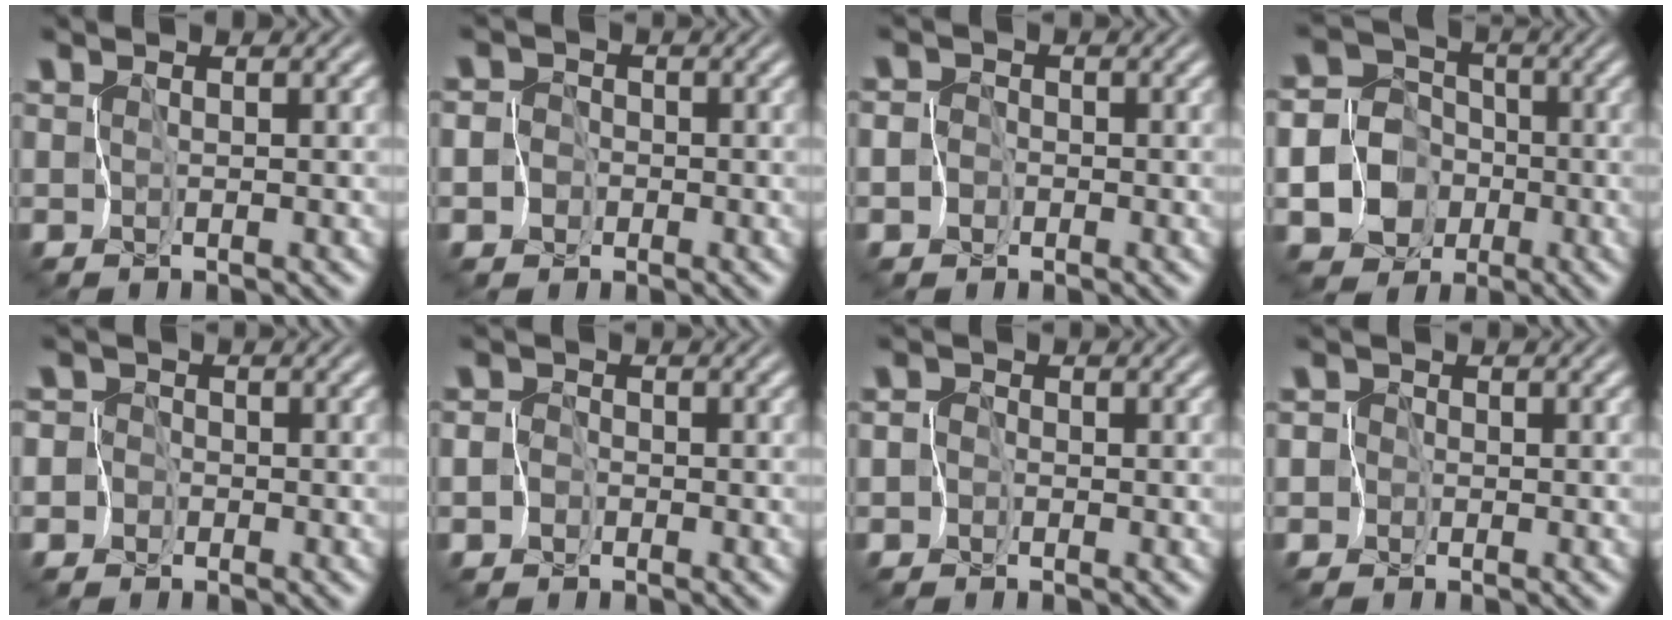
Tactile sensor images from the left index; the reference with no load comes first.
{"total": 4.7, "force": [-2.1, 4.1, 0.7], "torque": [-0.005, 0.003, -0.061]}
{"total": 3.5, "force": [-1.7, 3.0, 0.5], "torque": [0.006, 0.005, -0.052]}
{"total": 12.2, "force": [-4.2, 10.9, 3.6], "torque": [-0.097, -0.018, -0.094]}
{"total": 5.5, "force": [-2.5, 4.8, 0.6], "torque": [-0.012, 0.008, -0.074]}
{"total": 2.9, "force": [-1.5, 2.4, 0.5], "torque": [0.008, 0.004, -0.045]}
{"total": 2.3, "force": [-1.0, 2.0, 0.2], "torque": [0.016, 0.008, -0.040]}
{"total": 3.7, "force": [-1.4, 3.4, 0.3], "torque": [0.002, 0.011, -0.055]}